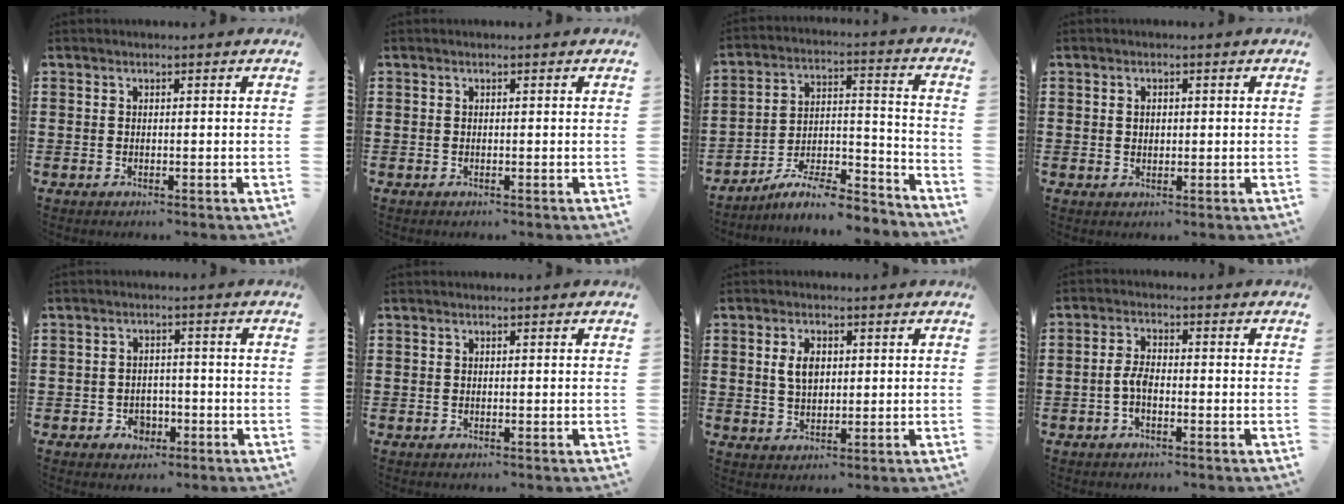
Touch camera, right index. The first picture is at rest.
{"total": 0.0}
{"total": 8.9, "force": [-7.9, 1.5, 3.9], "torque": [-0.060, 0.018, -0.151]}
{"total": 1.3, "force": [0.3, 0.8, 0.9], "torque": [-0.019, 0.007, 0.004]}
{"total": 2.6, "force": [-1.4, 2.0, 1.0], "torque": [-0.024, 0.003, -0.030]}
{"total": 0.0}
{"total": 3.9, "force": [0.8, 2.3, 3.1], "torque": [-0.057, 0.008, 0.011]}
{"total": 3.3, "force": [-1.1, 1.2, 2.9], "torque": [-0.075, -0.005, -0.027]}